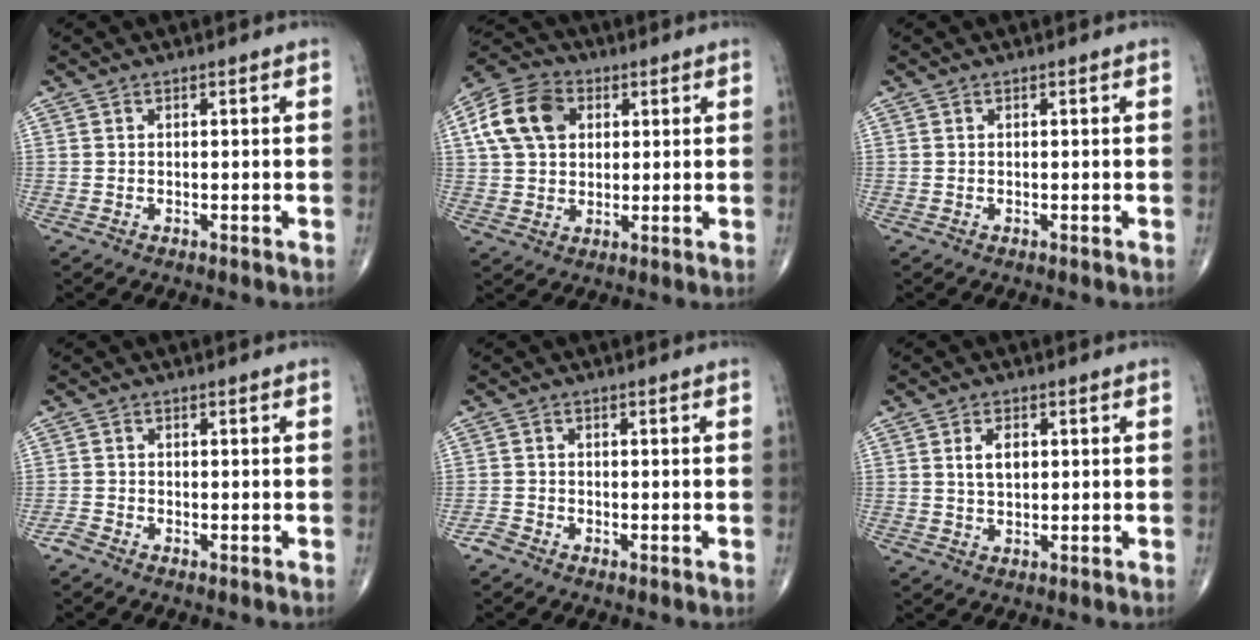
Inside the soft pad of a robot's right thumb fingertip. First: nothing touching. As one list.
[{"total": 12.1, "force": [3.4, 8.8, 7.5], "torque": [-0.128, 0.010, 0.054]}, {"total": 0.0}, {"total": 1.2, "force": [-1.0, 0.5, 0.4], "torque": [-0.010, 0.002, -0.024]}, {"total": 1.3, "force": [-1.1, 0.7, 0.2], "torque": [-0.002, 0.001, -0.027]}, {"total": 4.1, "force": [1.0, 2.4, 3.2], "torque": [-0.052, -0.001, 0.020]}]